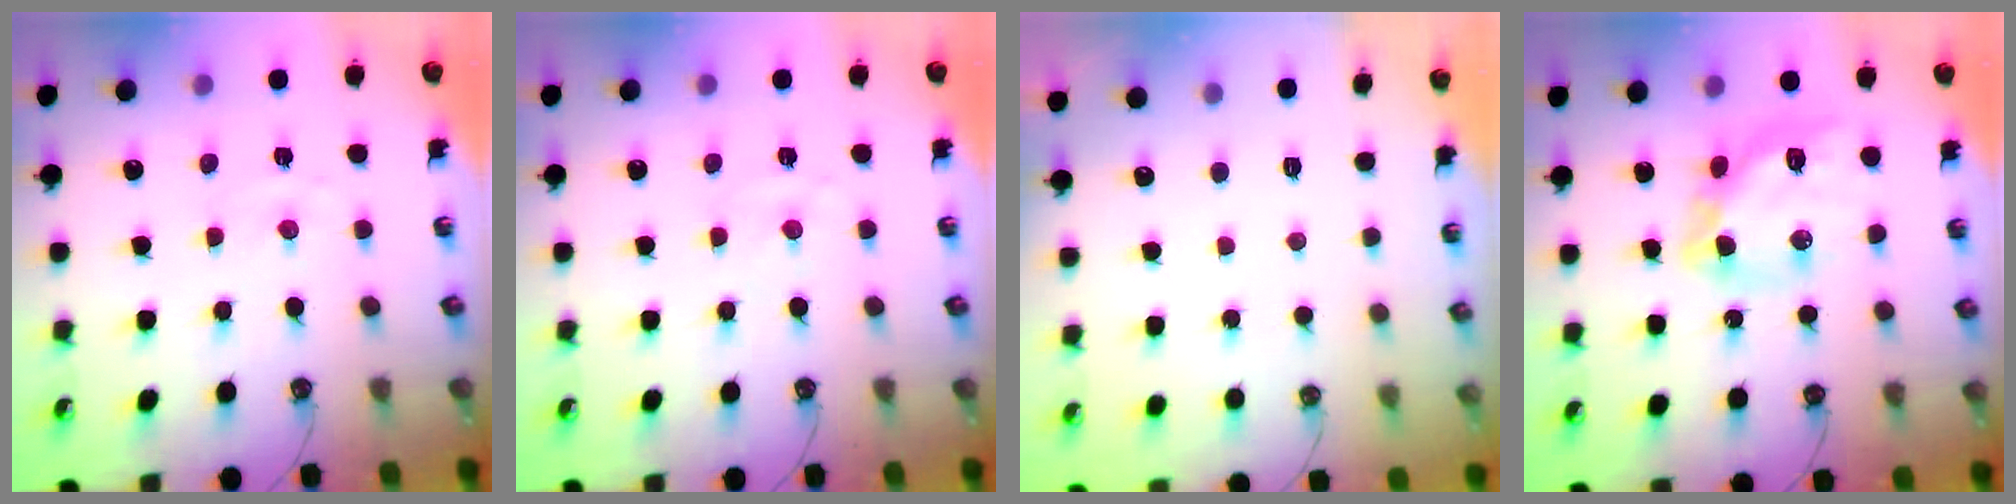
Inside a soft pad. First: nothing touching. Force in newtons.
{"total": 0.0}
{"total": 0.0}
{"total": 15.7, "press": 15.6, "slide": 1.3}